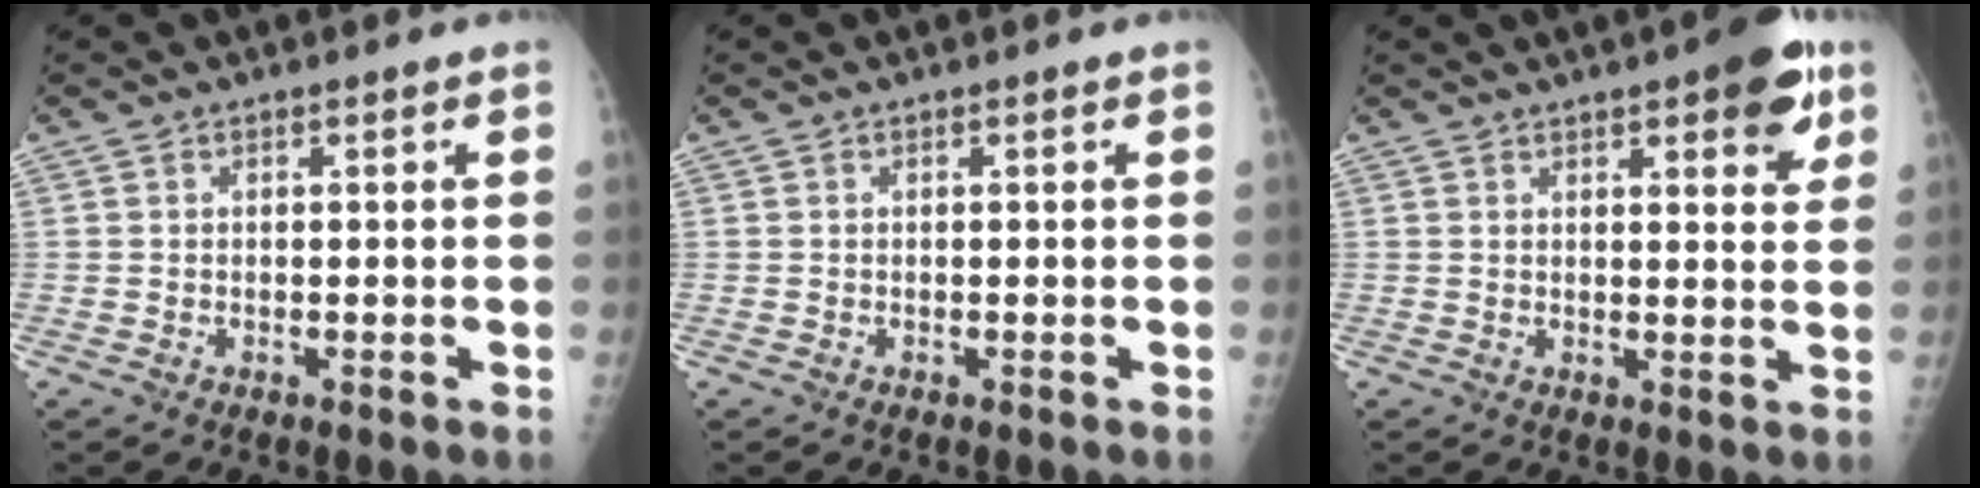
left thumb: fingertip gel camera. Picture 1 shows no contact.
{"total": 0.0}
{"total": 8.8, "force": [4.7, 2.9, 6.8], "torque": [-0.063, -0.015, 0.054]}